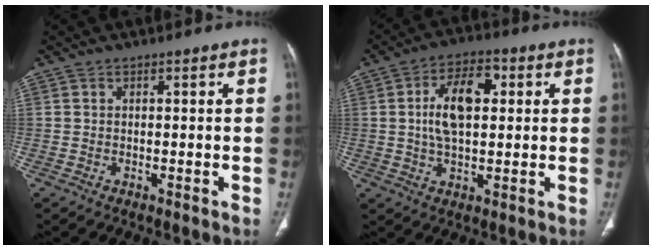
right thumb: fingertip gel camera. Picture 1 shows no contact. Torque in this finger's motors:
{"motor_torque": [-0.63, 0.85, 0.08, 0.19, 0.10]}